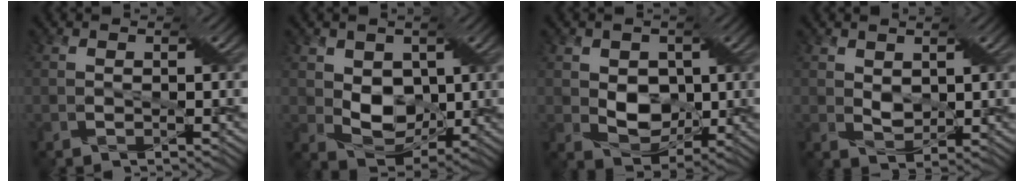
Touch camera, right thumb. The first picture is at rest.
{"total": 6.6, "force": [1.1, 5.1, 4.0], "torque": [-0.091, -0.009, 0.019]}
{"total": 6.0, "force": [0.6, 4.7, 3.7], "torque": [-0.077, -0.006, 0.012]}
{"total": 2.7, "force": [1.3, 1.9, 1.5], "torque": [-0.037, -0.003, 0.025]}